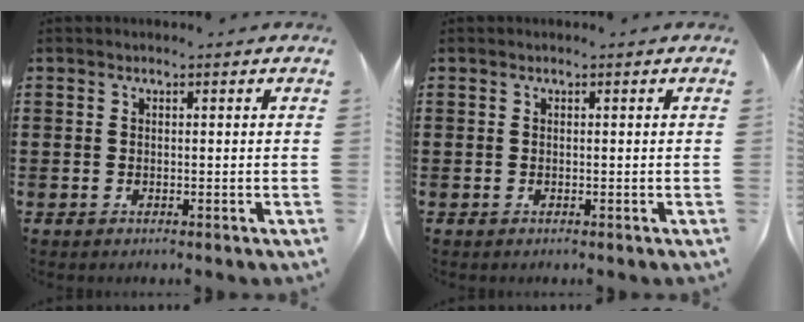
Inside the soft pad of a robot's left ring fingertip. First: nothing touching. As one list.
[{"total": 0.0}]